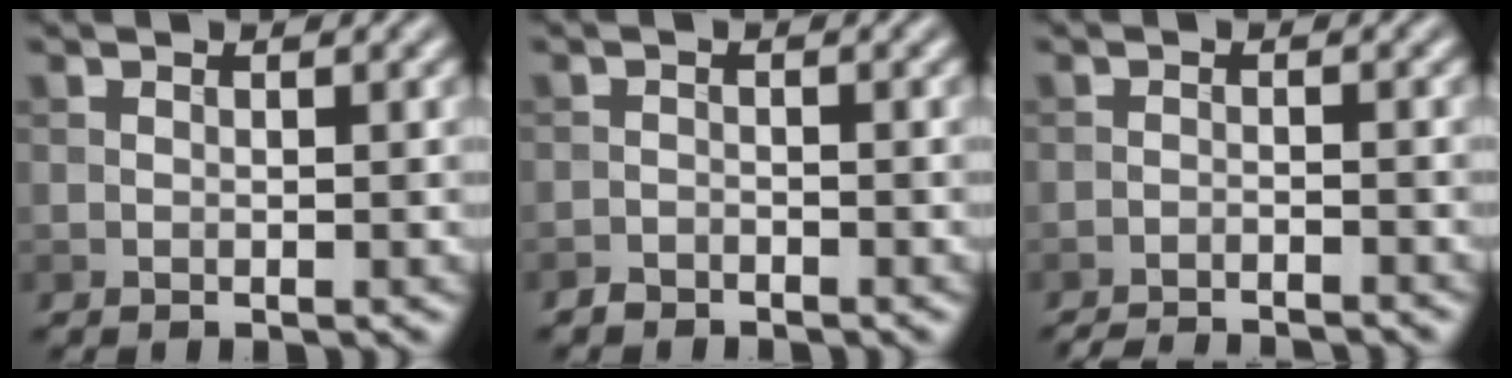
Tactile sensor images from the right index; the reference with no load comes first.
{"total": 1.2, "force": [-1.1, 0.4, 0.1], "torque": [0.002, 0.001, -0.023]}
{"total": 5.3, "force": [-5.1, 0.7, 1.3], "torque": [-0.020, -0.010, -0.076]}